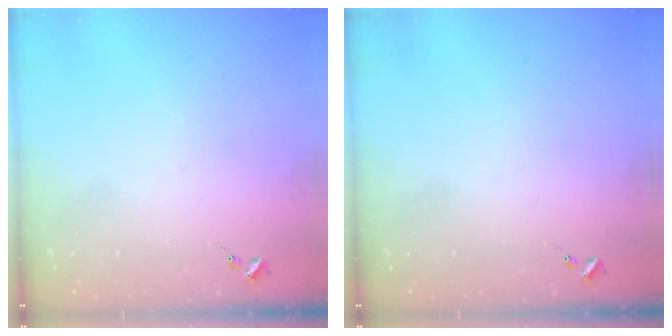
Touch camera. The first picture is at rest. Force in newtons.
{"total": 0.0}